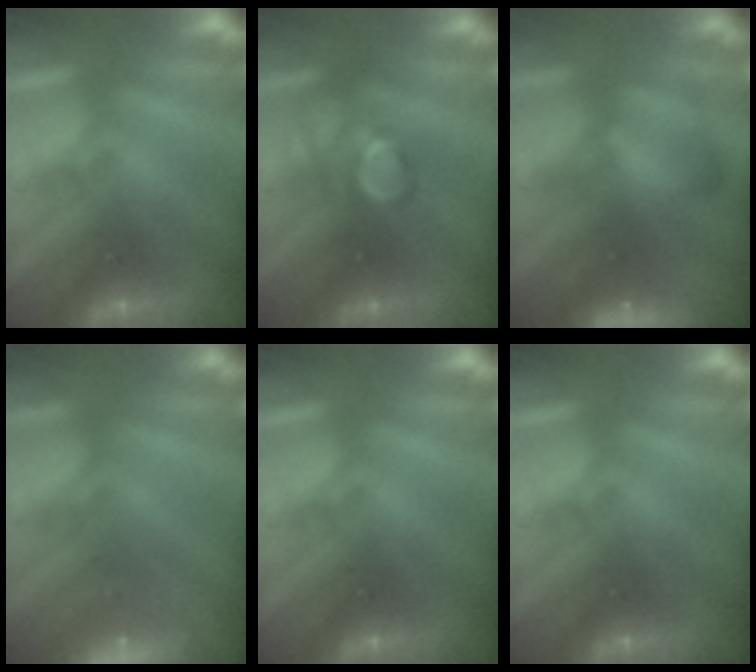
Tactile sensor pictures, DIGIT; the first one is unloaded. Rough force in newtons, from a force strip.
{"total": 2.8}
{"total": 7.5}
{"total": 6.6}
{"total": 0.0}
{"total": 0.0}